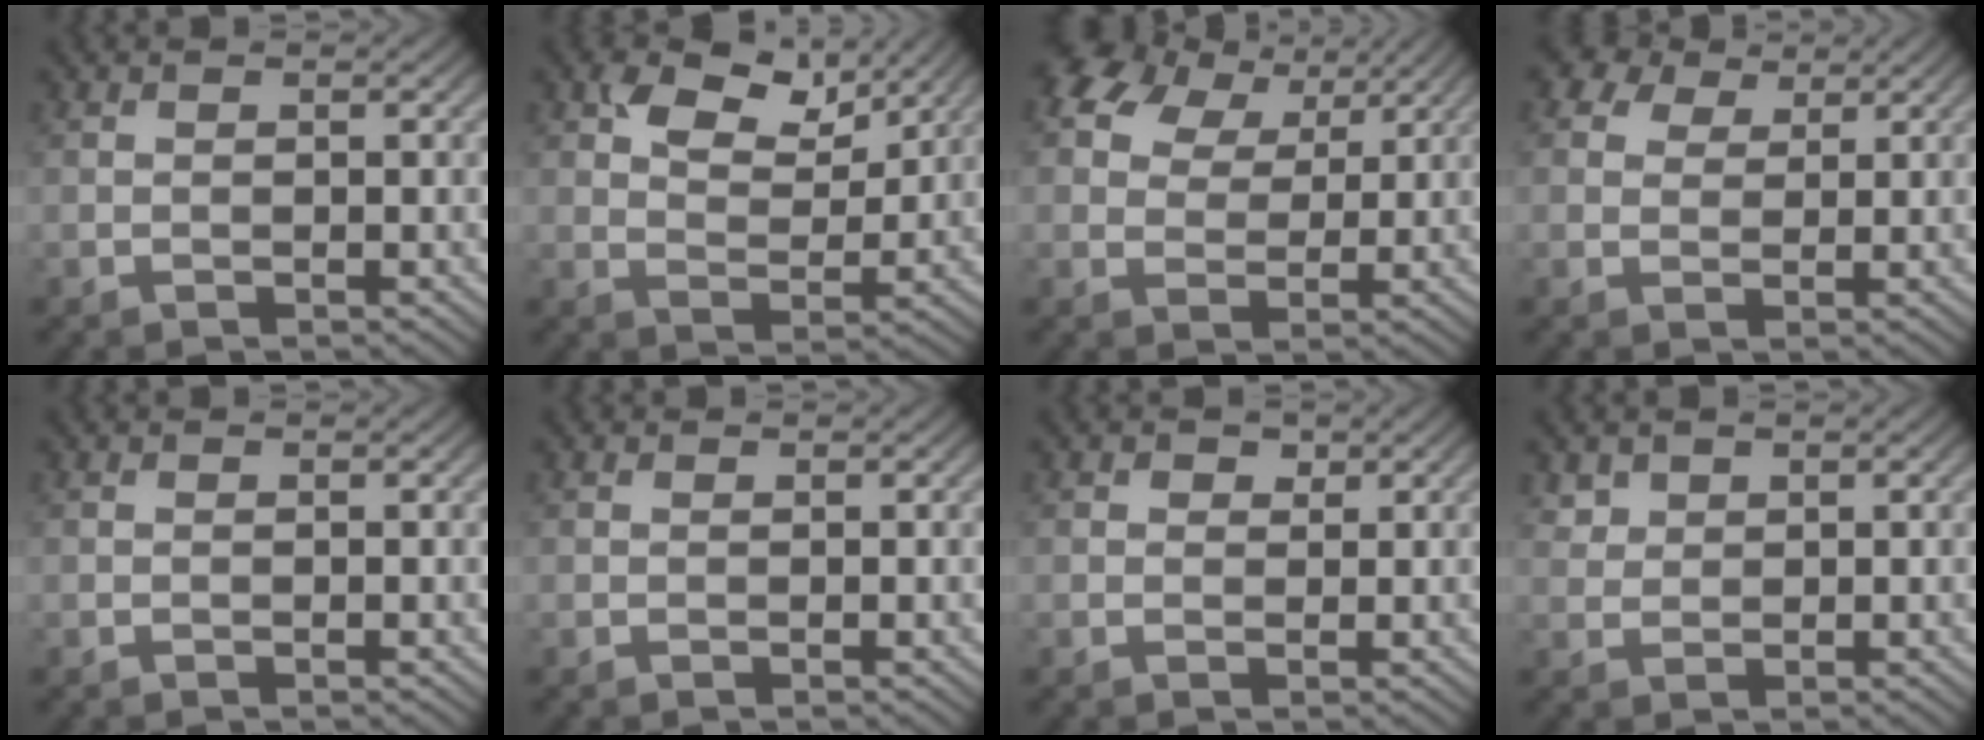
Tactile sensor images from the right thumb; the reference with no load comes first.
{"total": 7.2, "force": [4.2, 3.9, 4.3], "torque": [-0.078, -0.006, 0.074]}
{"total": 8.2, "force": [5.0, 5.0, 4.2], "torque": [-0.082, 0.013, 0.089]}
{"total": 4.7, "force": [3.2, 2.9, 2.0], "torque": [-0.043, 0.001, 0.063]}
{"total": 0.0}
{"total": 0.0}
{"total": 1.2, "force": [0.8, 0.9, 0.4], "torque": [-0.007, 0.000, 0.011]}
{"total": 1.8, "force": [1.2, 1.2, 0.4], "torque": [-0.014, -0.003, 0.029]}